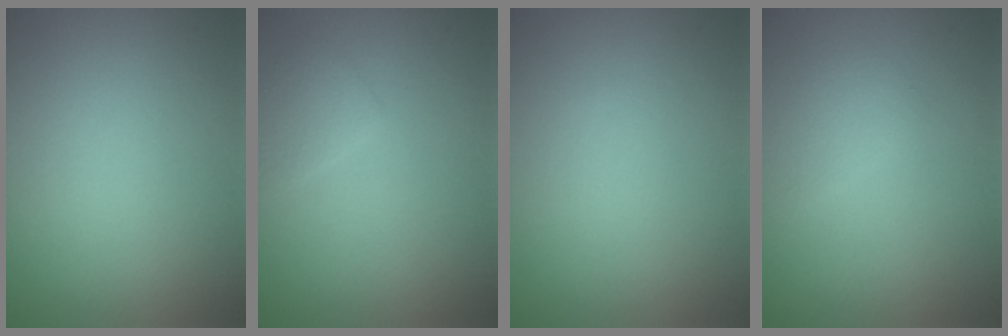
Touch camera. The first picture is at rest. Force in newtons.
{"total": 1.5, "press": 1.5, "slide": 0.1}
{"total": 0.0}
{"total": 1.5, "press": 1.4, "slide": 0.1}